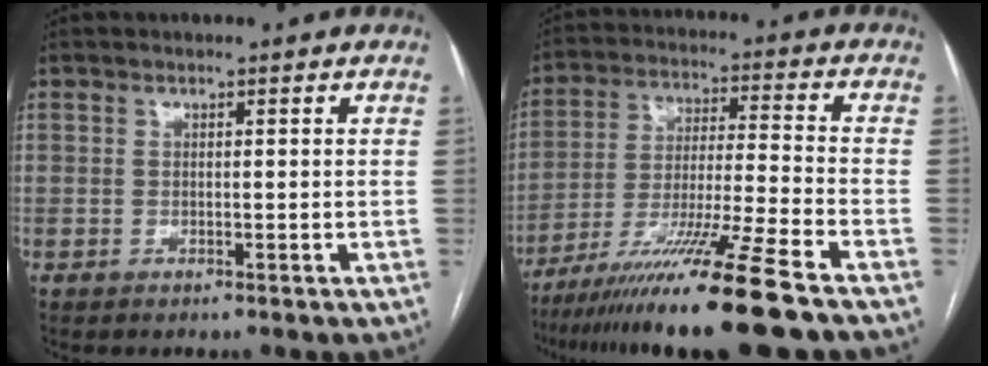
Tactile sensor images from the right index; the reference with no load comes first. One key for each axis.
{"total": 17.3, "fx": -12.7, "fy": -1.9, "fz": 11.6, "tx": -0.208, "ty": -0.040, "tz": -0.219}